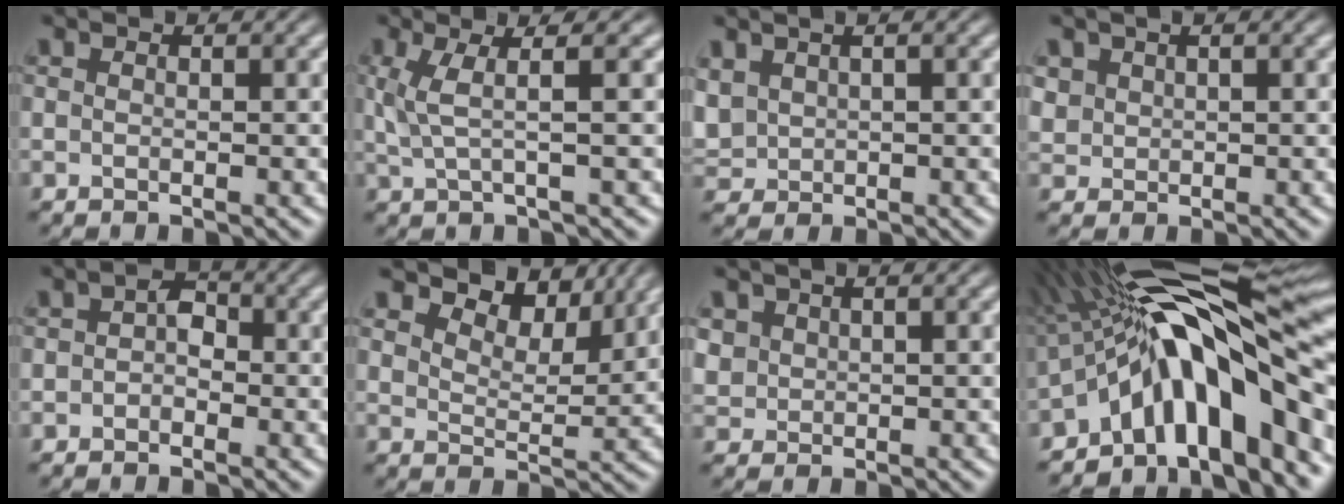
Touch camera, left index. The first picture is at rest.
{"total": 2.9, "force": [0.7, 0.3, 2.8], "torque": [-0.062, 0.009, 0.023]}
{"total": 2.3, "force": [1.3, 1.3, 1.4], "torque": [-0.051, 0.017, 0.043]}
{"total": 0.9, "force": [0.8, 0.4, 0.1], "torque": [-0.014, 0.008, 0.031]}
{"total": 1.3, "force": [-0.5, 0.9, 0.9], "torque": [-0.019, 0.008, -0.005]}
{"total": 5.2, "force": [4.7, 1.5, 1.7], "torque": [-0.040, 0.009, 0.070]}
{"total": 1.1, "force": [0.7, 0.8, 0.2], "torque": [-0.016, 0.008, 0.030]}
{"total": 14.5, "force": [-4.0, 4.7, 13.1], "torque": [-0.180, 0.038, -0.064]}